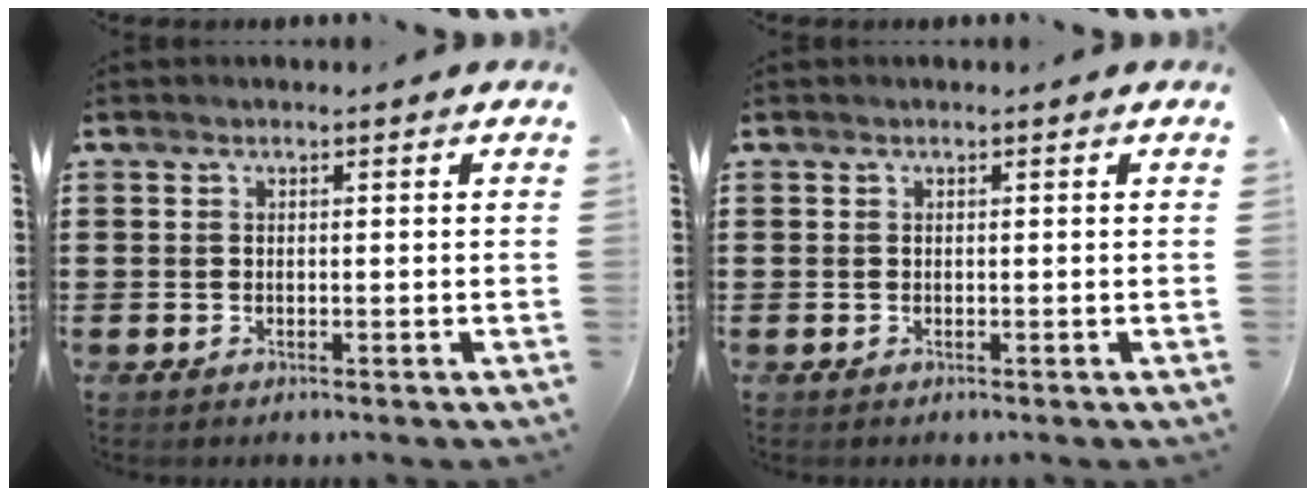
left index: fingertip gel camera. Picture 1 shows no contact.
{"total": 0.0}